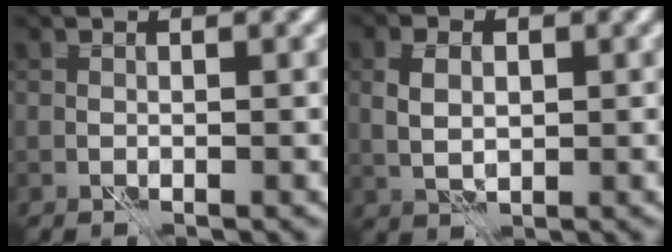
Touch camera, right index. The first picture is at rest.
{"total": 3.2, "force": [0.5, 2.2, 2.2], "torque": [-0.048, 0.004, 0.011]}